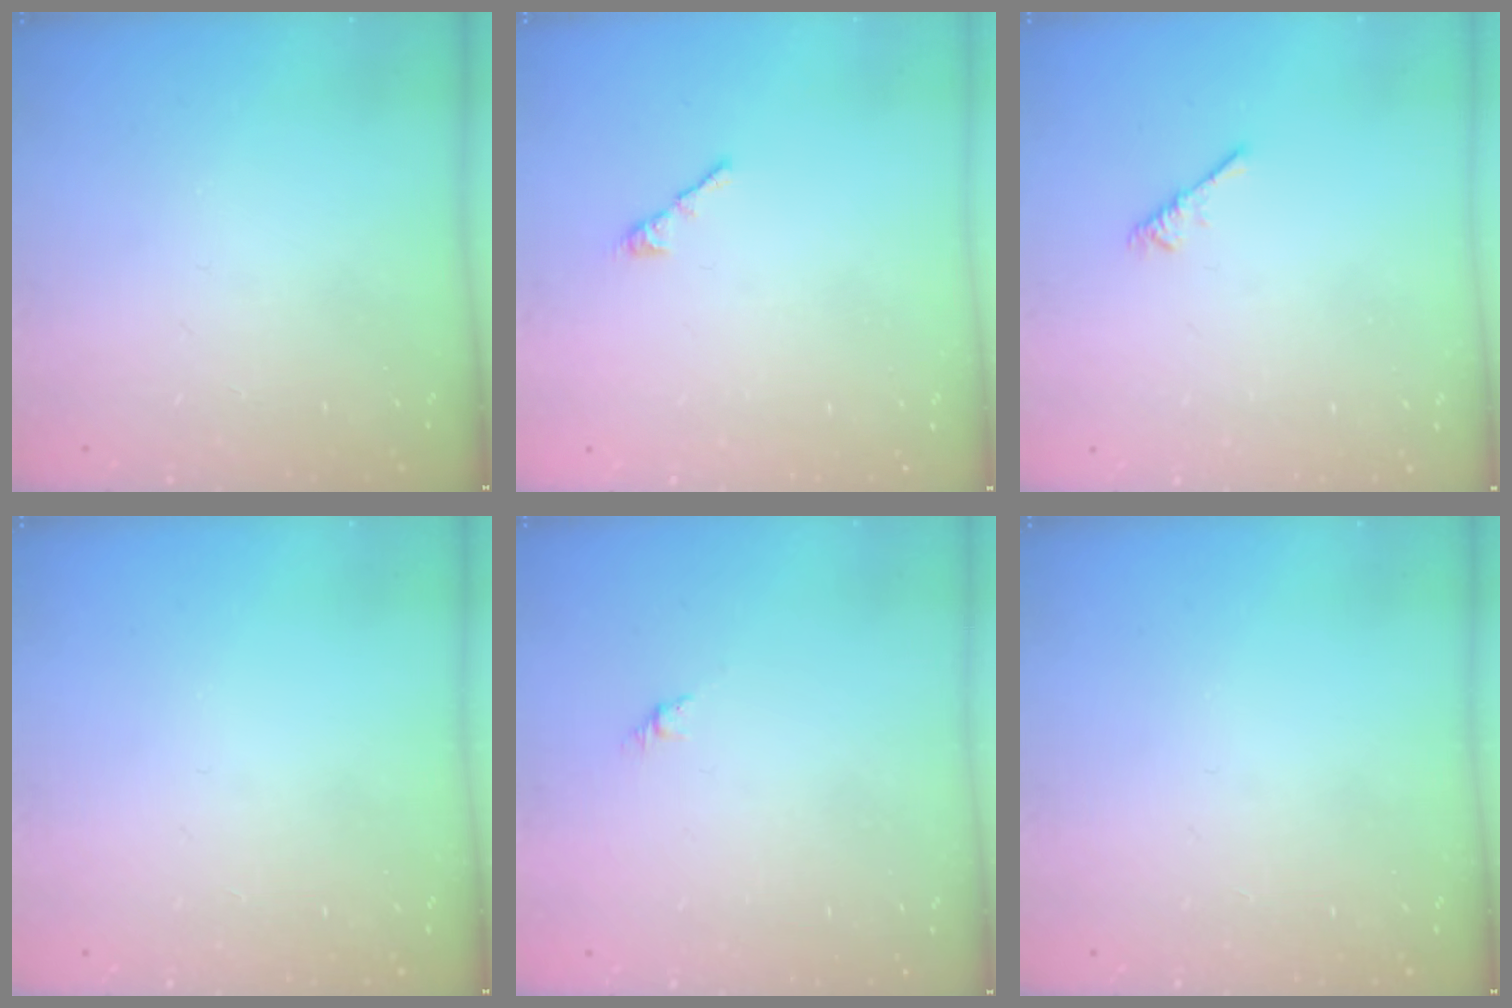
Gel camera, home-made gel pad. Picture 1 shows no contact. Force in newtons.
{"total": 0.6, "press": 0.4, "slide": 0.4}
{"total": 2.2, "press": 2.1, "slide": 0.5}
{"total": 0.0}
{"total": 3.0, "press": 2.9, "slide": 0.7}
{"total": 0.0}